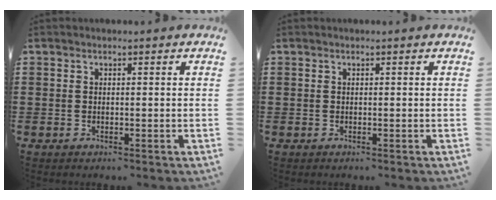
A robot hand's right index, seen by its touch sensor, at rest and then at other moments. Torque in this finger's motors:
{"motor_torque": [-0.76, 1.38, 0.00, 0.00]}